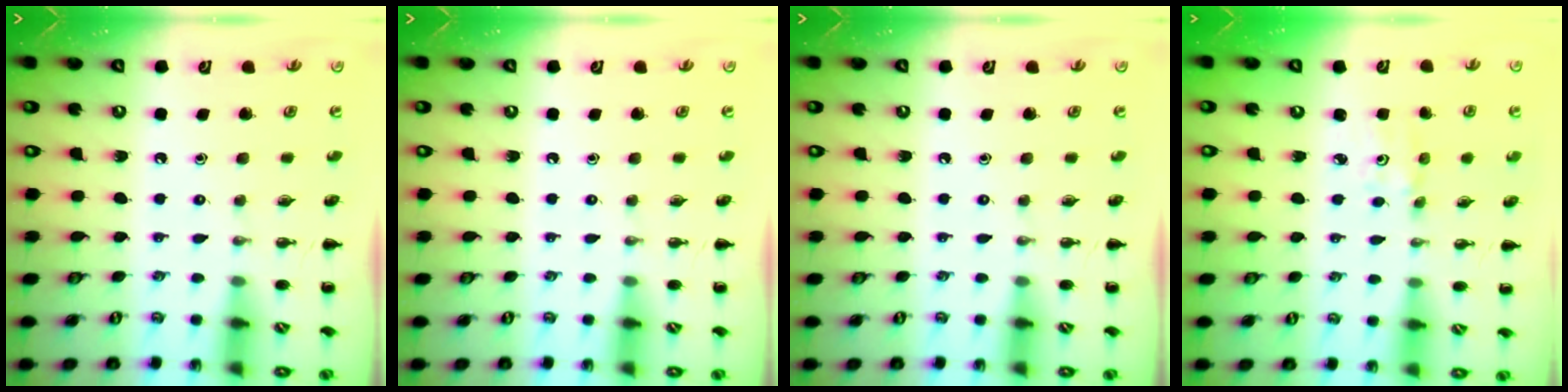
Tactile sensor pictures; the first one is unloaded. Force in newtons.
{"total": 0.0}
{"total": 0.0}
{"total": 1.9, "press": 1.9, "slide": 0.4}